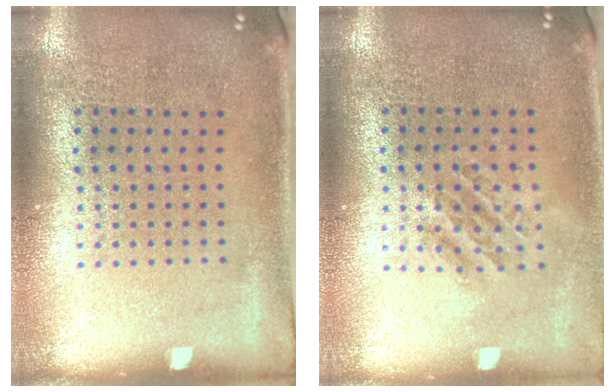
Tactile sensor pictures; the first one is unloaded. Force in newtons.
{"total": 1.2, "press": 1.1, "slide": 0.4}